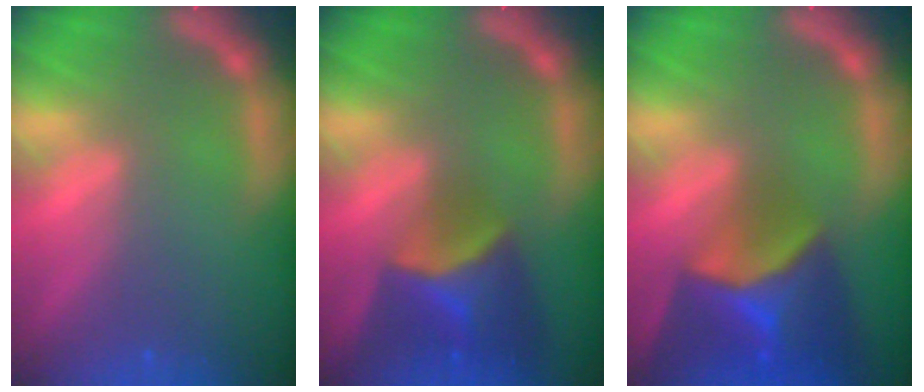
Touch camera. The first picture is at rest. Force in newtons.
{"total": 6.9}
{"total": 9.9}